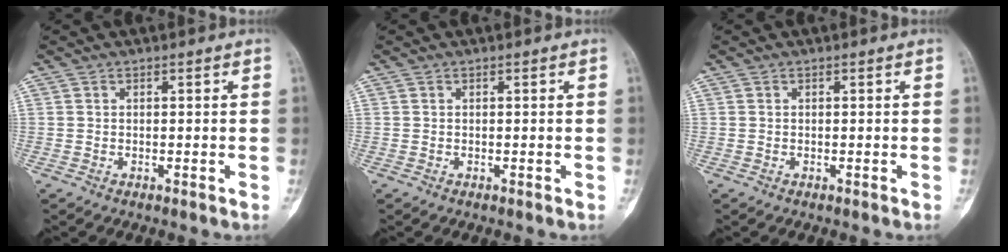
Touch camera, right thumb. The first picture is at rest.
{"total": 0.0}
{"total": 0.0}